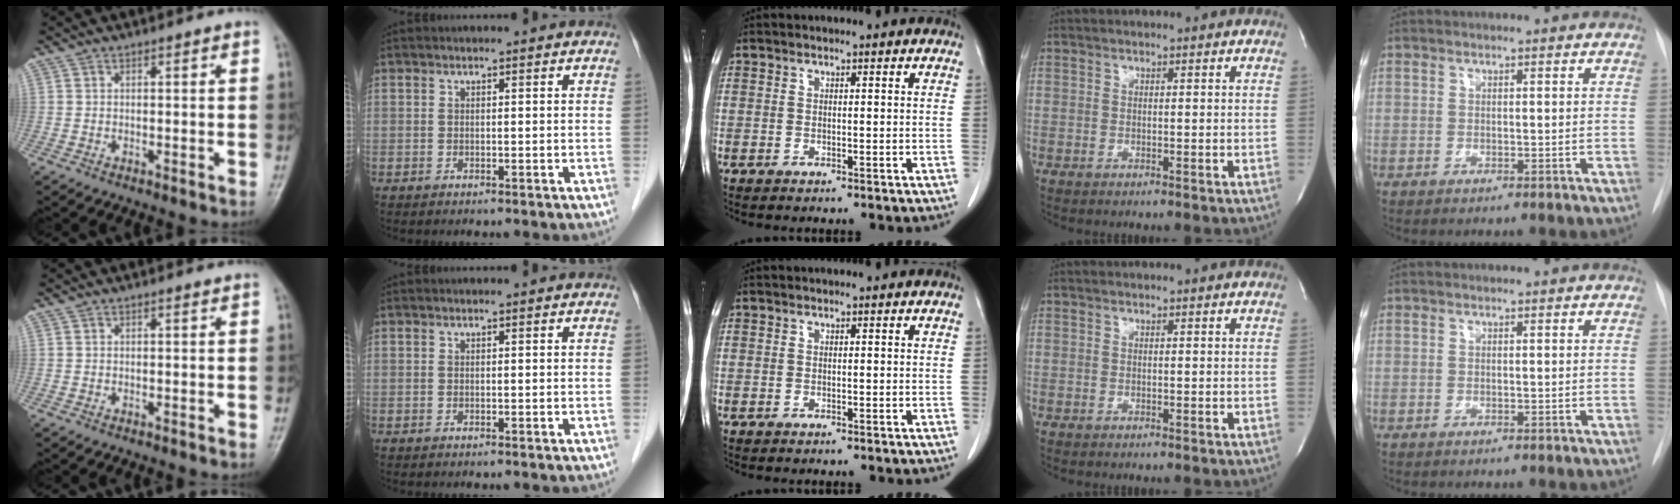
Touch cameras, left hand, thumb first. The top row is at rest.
{}